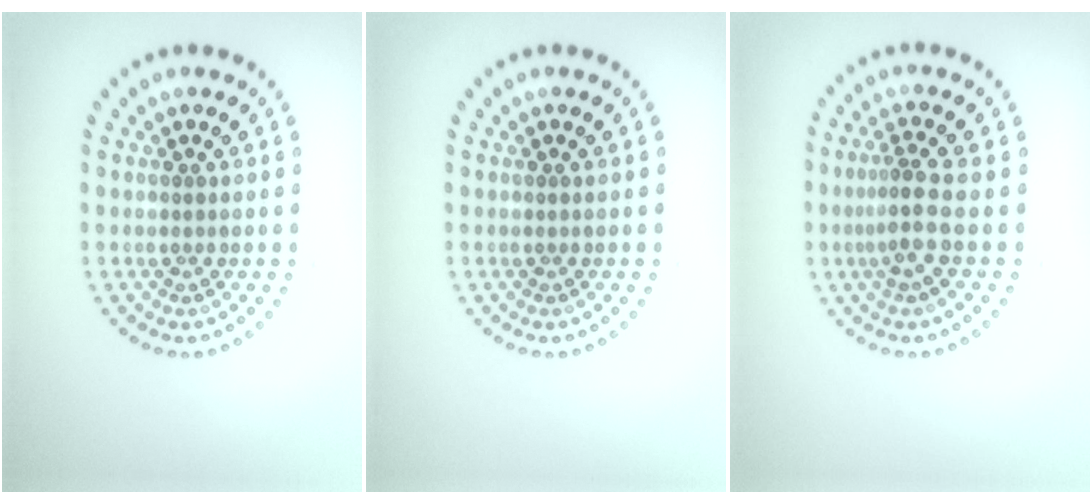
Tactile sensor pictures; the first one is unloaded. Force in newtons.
{"total": 0.0}
{"total": 2.7, "press": 2.1, "slide": 1.7}